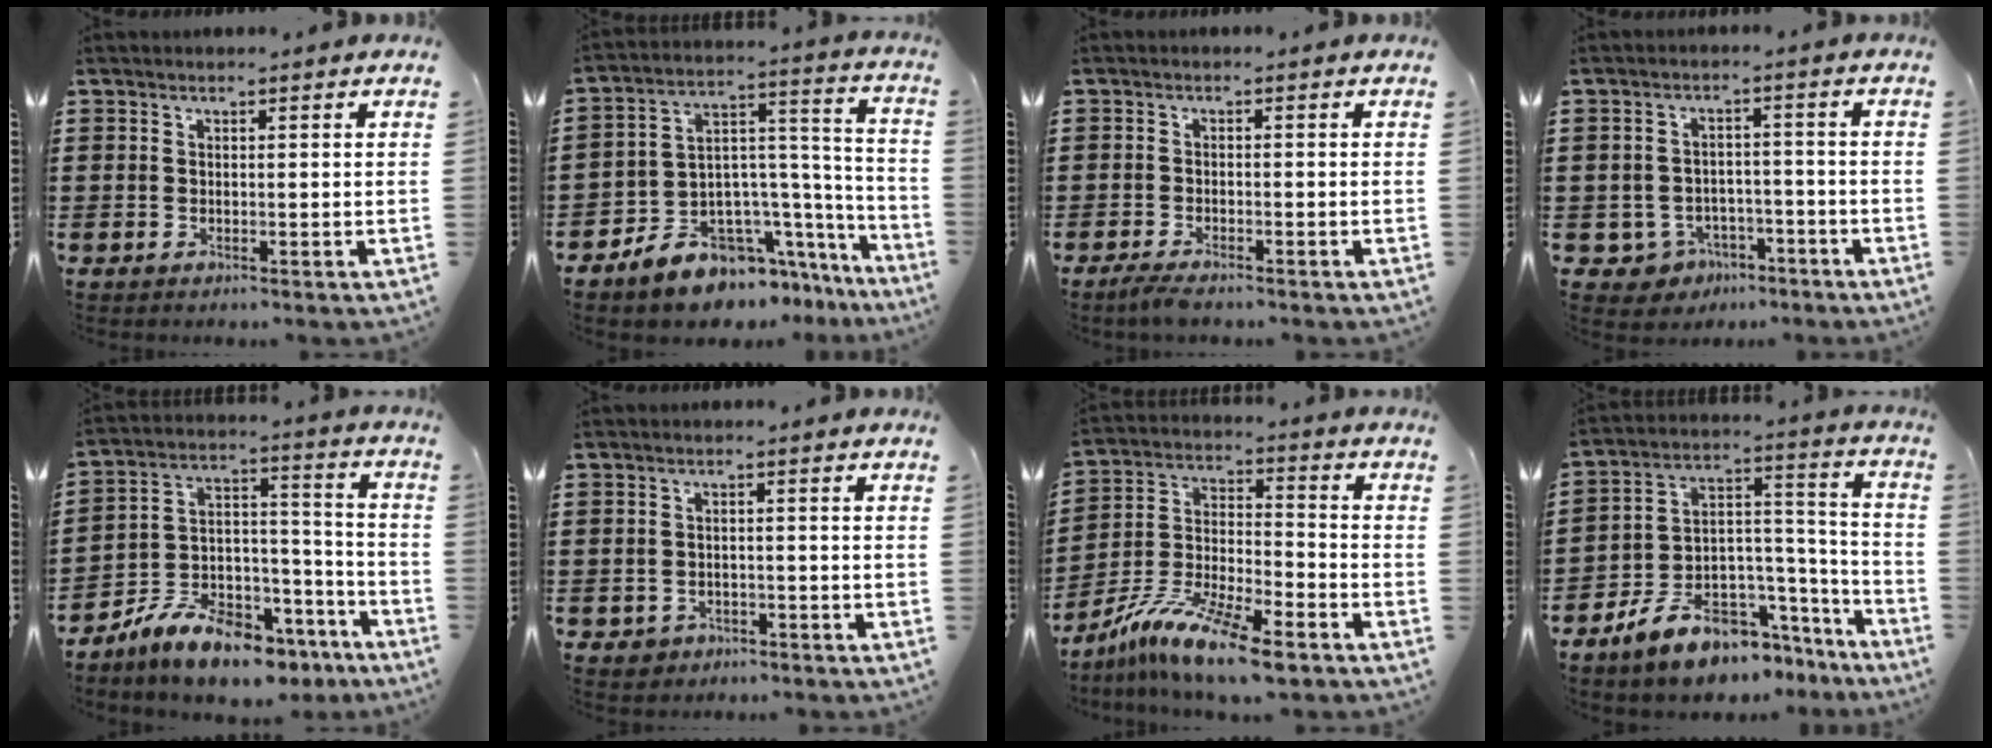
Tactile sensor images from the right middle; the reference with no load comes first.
{"total": 8.3, "force": [-7.2, 3.9, 1.3], "torque": [-0.046, -0.003, -0.140]}
{"total": 1.9, "force": [-1.6, 0.1, 1.0], "torque": [-0.033, -0.006, -0.034]}
{"total": 3.8, "force": [-2.9, 2.4, 0.7], "torque": [-0.030, 0.006, -0.060]}
{"total": 10.5, "force": [-9.1, 3.4, 4.0], "torque": [-0.080, 0.037, -0.177]}
{"total": 1.5, "force": [-1.1, 1.0, 0.1], "torque": [-0.007, 0.001, -0.026]}
{"total": 11.5, "force": [-9.2, 1.3, 6.7], "torque": [-0.141, 0.010, -0.182]}
{"total": 9.3, "force": [-7.3, 4.8, 3.1], "torque": [-0.071, 0.019, -0.138]}